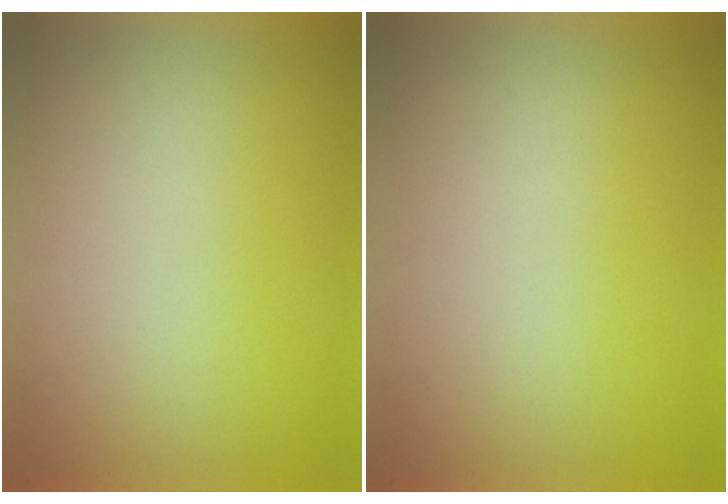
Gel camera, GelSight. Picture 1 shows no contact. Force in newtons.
{"total": 0.0}